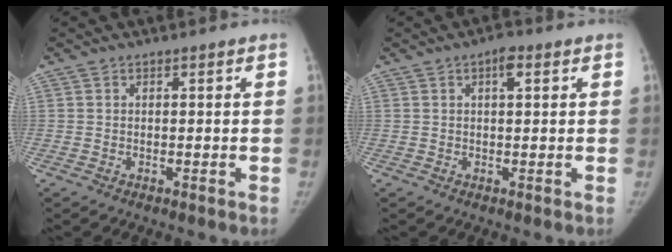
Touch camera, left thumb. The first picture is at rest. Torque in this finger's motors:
{"motor_torque": [0.03, -0.12, 0.71, -0.50, 0.06]}